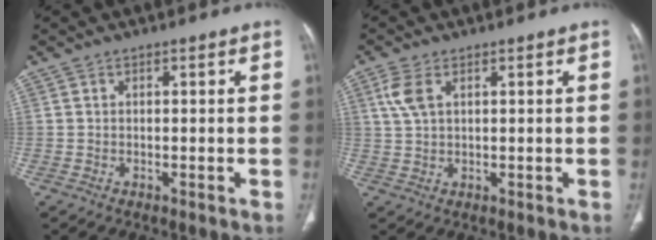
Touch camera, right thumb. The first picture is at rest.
{"total": 4.3, "force": [1.7, 2.2, 3.2], "torque": [-0.084, 0.007, 0.039]}